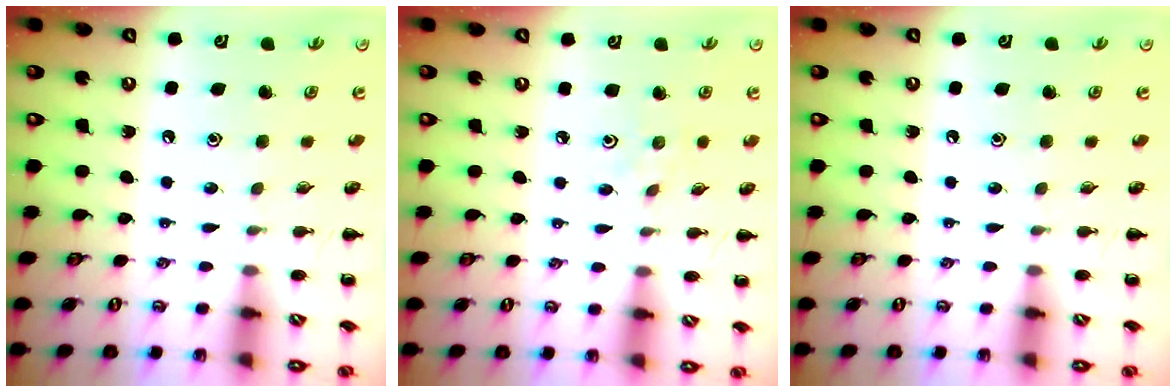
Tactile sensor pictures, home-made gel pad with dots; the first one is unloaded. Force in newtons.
{"total": 2.5, "press": 2.3, "slide": 0.9}
{"total": 0.0}